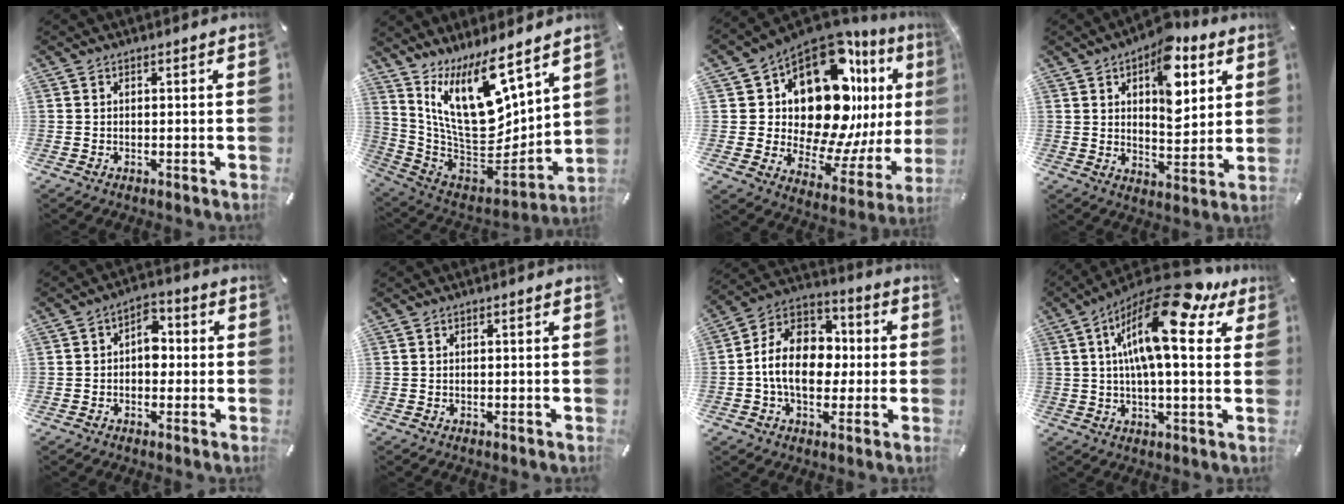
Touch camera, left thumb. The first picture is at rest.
{"total": 18.7, "force": [9.6, 8.8, 13.4], "torque": [-0.267, -0.088, 0.172]}
{"total": 22.0, "force": [9.0, 12.7, 15.6], "torque": [-0.269, -0.102, 0.151]}
{"total": 14.1, "force": [6.4, 8.1, 9.6], "torque": [-0.118, -0.027, 0.105]}
{"total": 6.0, "force": [-0.3, 4.2, 4.2], "torque": [-0.049, 0.006, -0.013]}
{"total": 0.0}
{"total": 13.8, "force": [-2.1, 10.5, 8.7], "torque": [-0.180, 0.019, -0.039]}
{"total": 19.2, "force": [8.9, 6.0, 15.9], "torque": [-0.277, -0.056, 0.136]}